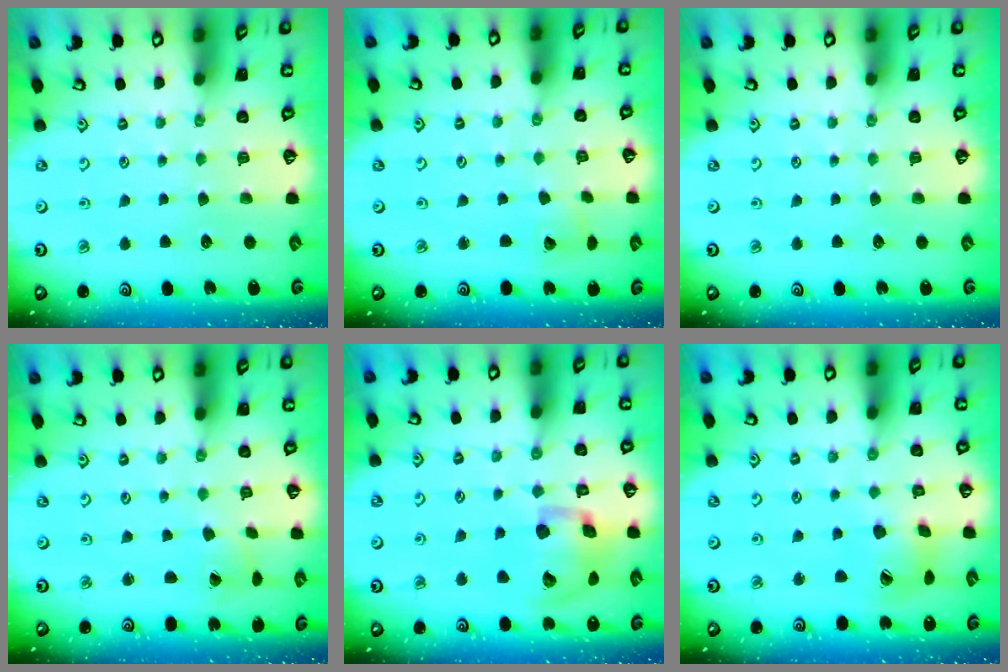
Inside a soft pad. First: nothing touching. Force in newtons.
{"total": 3.0, "press": 2.9, "slide": 0.4}
{"total": 0.0}
{"total": 1.2, "press": 1.2, "slide": 0.1}
{"total": 16.3, "press": 16.1, "slide": 2.7}
{"total": 10.3, "press": 10.2, "slide": 1.3}